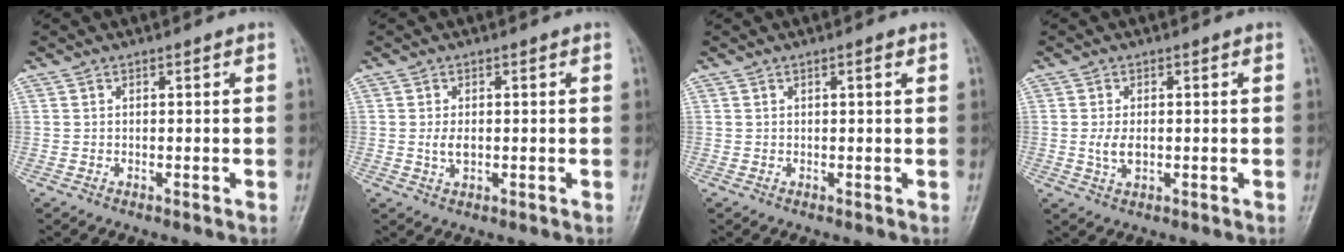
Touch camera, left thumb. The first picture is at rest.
{"total": 2.5, "force": [-0.1, 1.5, 2.0], "torque": [-0.039, -0.004, -0.001]}
{"total": 1.2, "force": [0.6, 0.3, 1.1], "torque": [-0.016, 0.001, 0.006]}
{"total": 3.3, "force": [-0.2, 2.0, 2.6], "torque": [-0.053, -0.005, -0.003]}